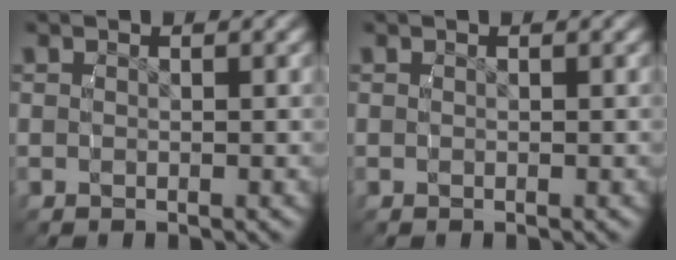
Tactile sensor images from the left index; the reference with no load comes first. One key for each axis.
{"total": 0.0}